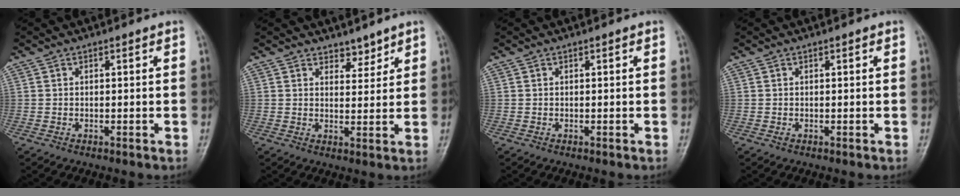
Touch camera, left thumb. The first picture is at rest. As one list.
[{"total": 3.1, "force": [2.7, 1.5, 0.6], "torque": [0.011, -0.020, 0.041]}, {"total": 0.0}, {"total": 0.7, "force": [0.1, 0.4, 0.5], "torque": [-0.004, 0.003, 0.003]}]